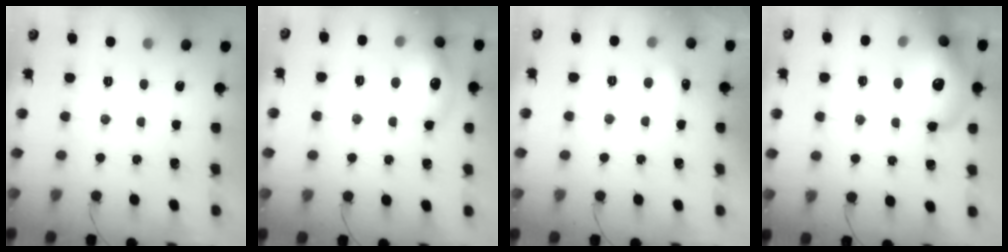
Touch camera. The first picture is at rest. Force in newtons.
{"total": 15.4, "press": 15.4, "slide": 1.3}
{"total": 5.4, "press": 5.2, "slide": 1.5}
{"total": 18.5, "press": 18.4, "slide": 2.3}